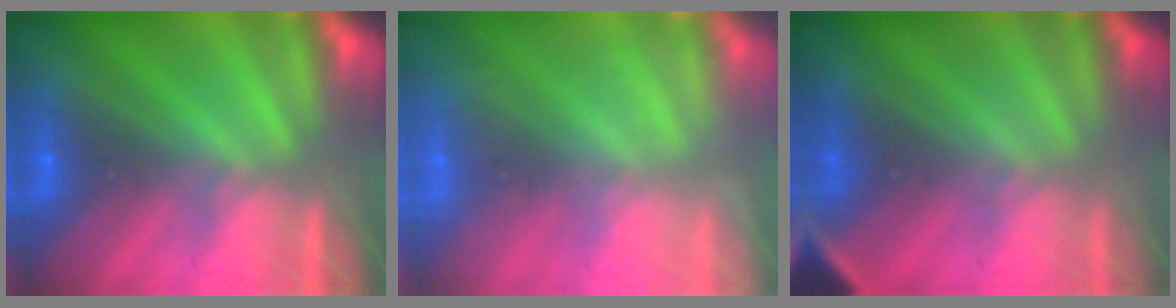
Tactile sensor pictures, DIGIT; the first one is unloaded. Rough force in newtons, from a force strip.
{"total": 2.4}
{"total": 2.8}